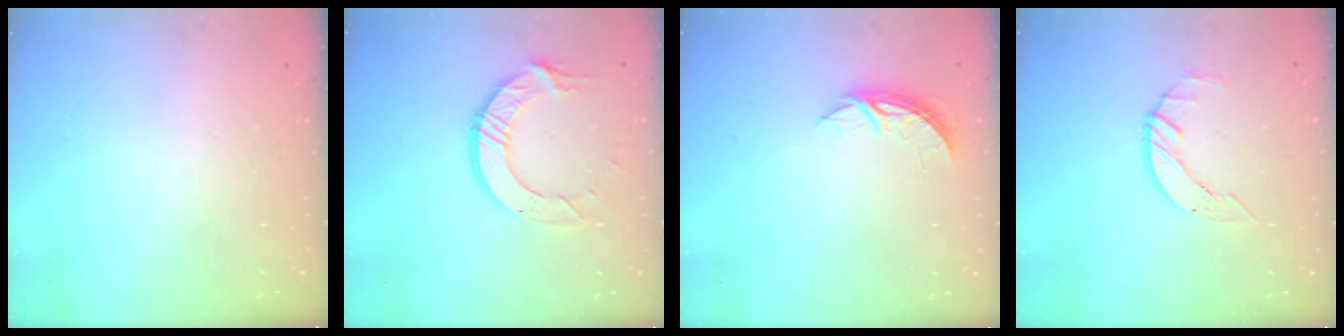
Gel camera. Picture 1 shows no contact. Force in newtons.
{"total": 11.1, "press": 11.0, "slide": 1.1}
{"total": 4.3, "press": 4.3, "slide": 0.3}
{"total": 3.6, "press": 3.6, "slide": 0.4}